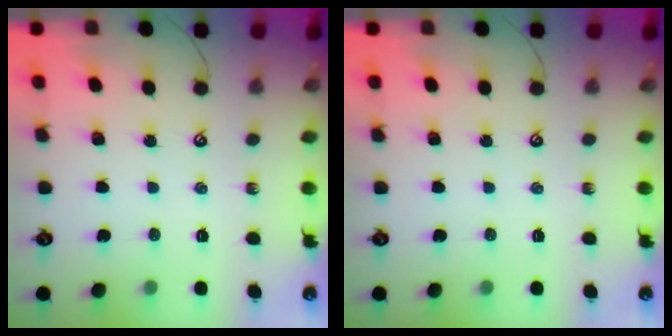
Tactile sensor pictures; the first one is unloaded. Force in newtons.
{"total": 0.0}